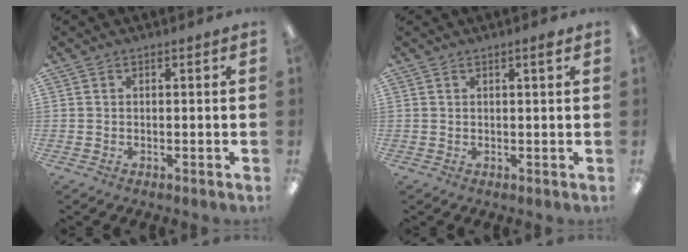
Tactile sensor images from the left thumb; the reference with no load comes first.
{"total": 1.6, "force": [1.0, 0.2, 1.2], "torque": [-0.017, -0.001, 0.016]}